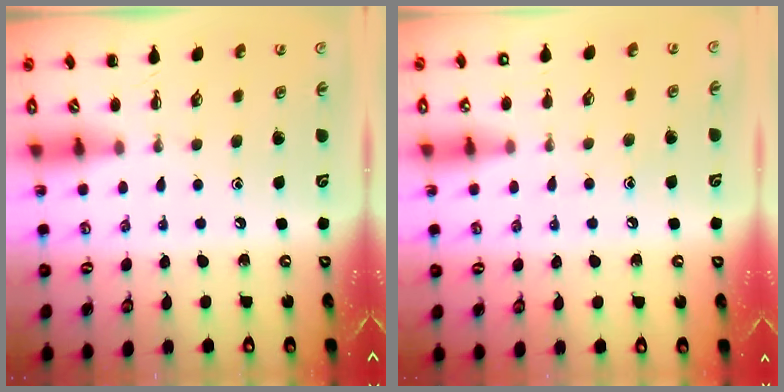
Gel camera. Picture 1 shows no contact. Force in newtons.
{"total": 6.7, "press": 6.5, "slide": 1.7}